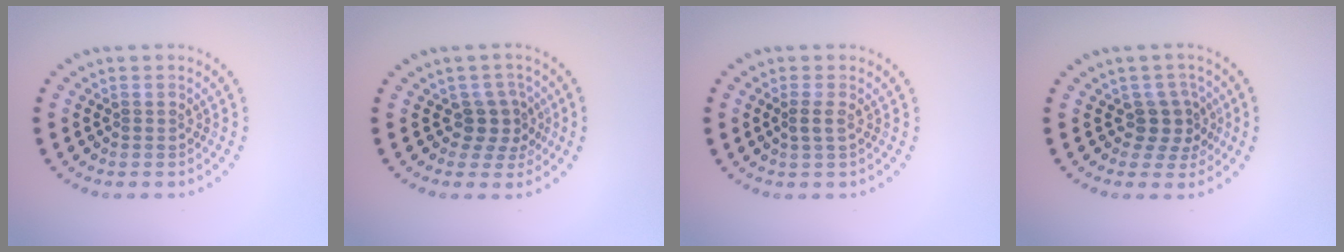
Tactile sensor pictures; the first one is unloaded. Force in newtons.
{"total": 2.5, "press": 2.0, "slide": 1.5}
{"total": 1.1, "press": 0.9, "slide": 0.6}
{"total": 2.7, "press": 2.1, "slide": 1.6}